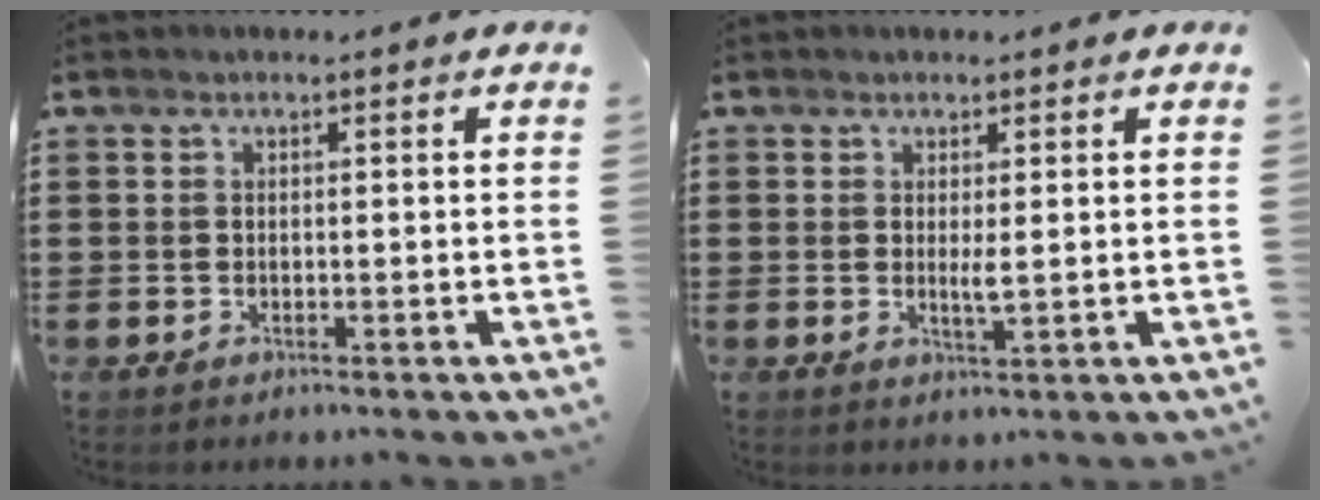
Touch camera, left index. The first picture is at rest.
{"total": 2.2, "force": [0.5, 0.2, 2.2], "torque": [-0.043, -0.004, 0.009]}